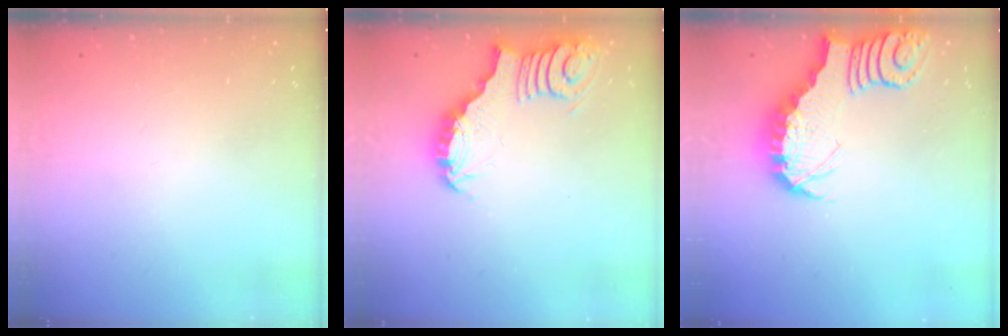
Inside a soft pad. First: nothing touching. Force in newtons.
{"total": 3.7, "press": 3.6, "slide": 0.6}
{"total": 3.4, "press": 3.4, "slide": 0.4}